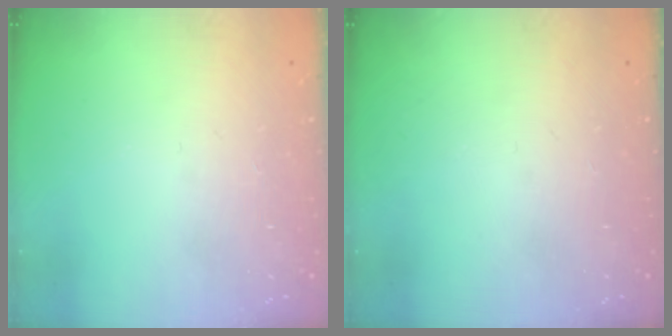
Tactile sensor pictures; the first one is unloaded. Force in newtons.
{"total": 0.0}